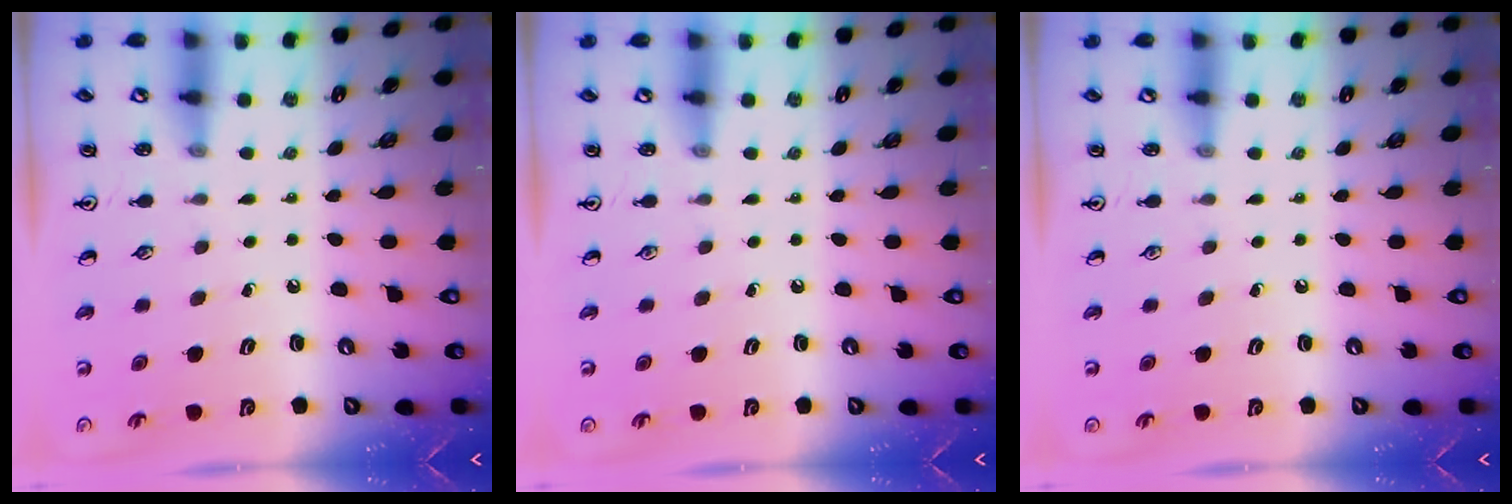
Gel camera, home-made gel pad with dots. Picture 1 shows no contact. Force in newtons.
{"total": 0.0}
{"total": 0.0}